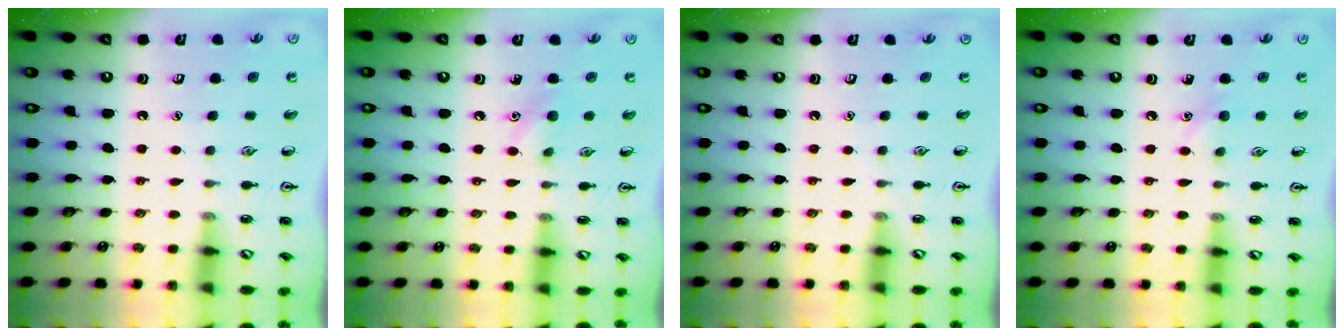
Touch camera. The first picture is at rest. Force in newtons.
{"total": 7.4, "press": 7.2, "slide": 1.6}
{"total": 0.0}
{"total": 5.7, "press": 5.4, "slide": 1.8}